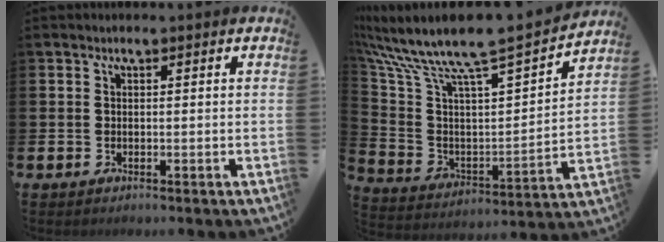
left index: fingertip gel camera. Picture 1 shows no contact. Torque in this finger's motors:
{"motor_torque": [1.01, -1.13, 1.05, 0.21]}